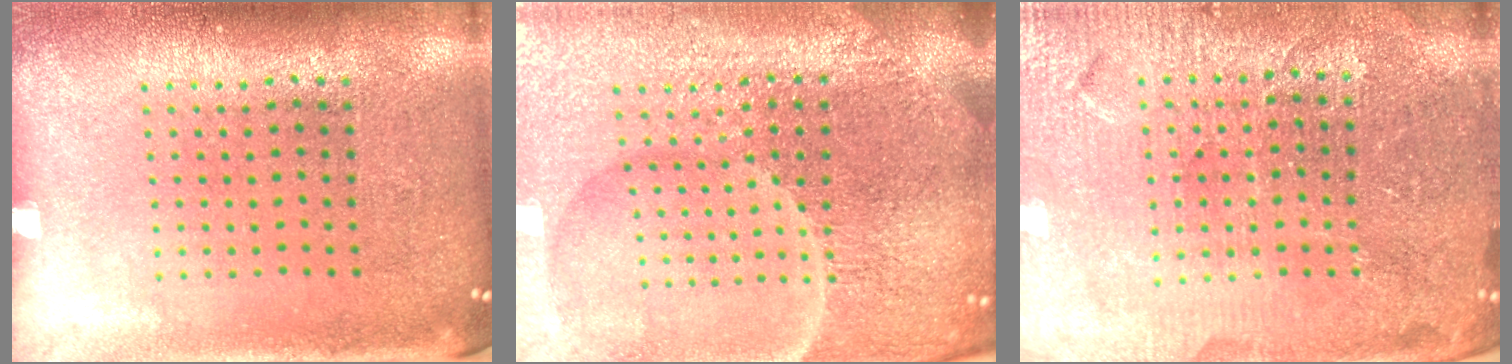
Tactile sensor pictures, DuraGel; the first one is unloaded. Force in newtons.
{"total": 7.0, "press": 6.2, "slide": 3.3}
{"total": 4.3, "press": 4.1, "slide": 1.2}